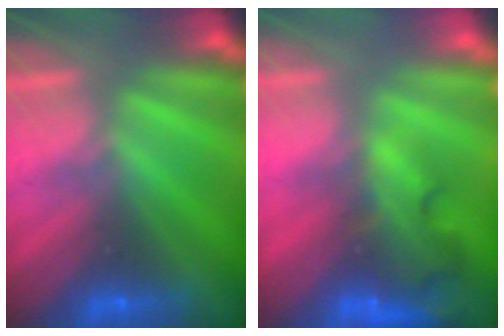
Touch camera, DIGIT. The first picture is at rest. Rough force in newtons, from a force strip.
{"total": 9.3}